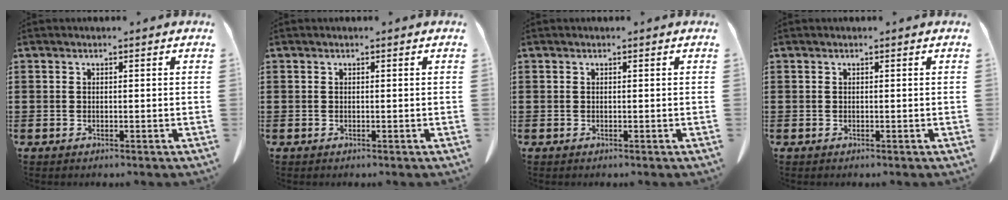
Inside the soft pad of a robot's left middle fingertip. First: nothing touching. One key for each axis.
{"total": 0.0}
{"total": 0.0}
{"total": 0.0}